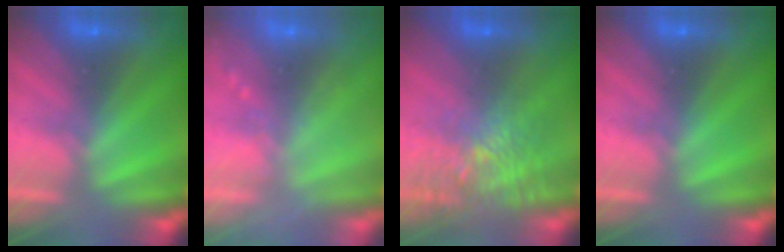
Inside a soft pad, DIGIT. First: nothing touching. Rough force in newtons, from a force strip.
{"total": 2.4}
{"total": 6.1}
{"total": 0.0}